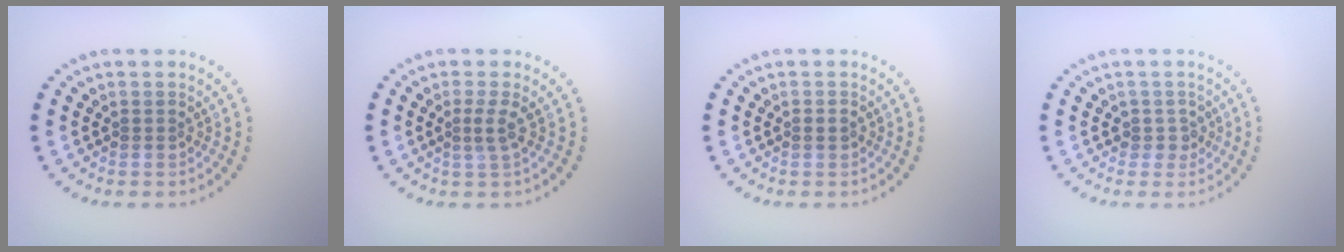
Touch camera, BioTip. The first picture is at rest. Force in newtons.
{"total": 1.4, "press": 1.0, "slide": 0.9}
{"total": 0.9, "press": 0.8, "slide": 0.3}
{"total": 1.6, "press": 1.4, "slide": 0.9}